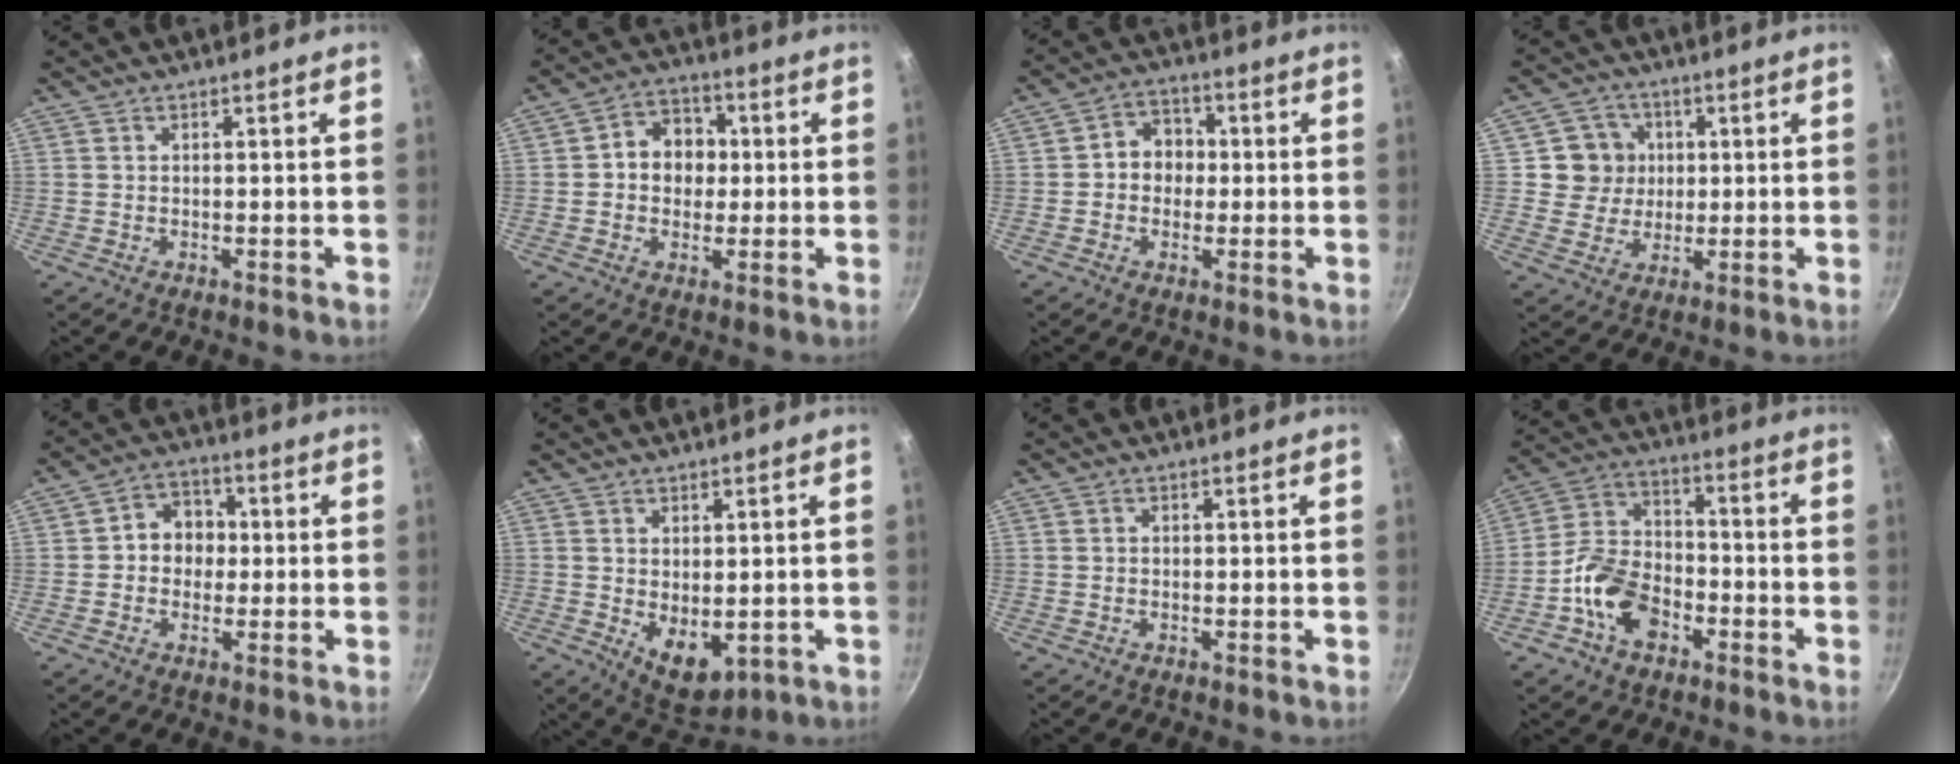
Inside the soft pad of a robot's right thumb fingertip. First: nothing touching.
{"total": 8.7, "force": [0.5, 7.3, 4.8], "torque": [-0.033, 0.014, -0.004]}
{"total": 6.8, "force": [0.0, 5.8, 3.5], "torque": [-0.015, 0.015, -0.011]}
{"total": 8.0, "force": [1.4, 7.6, 1.8], "torque": [0.008, 0.004, 0.018]}
{"total": 7.5, "force": [0.1, 6.5, 3.8], "torque": [-0.018, 0.016, -0.010]}
{"total": 7.2, "force": [-0.1, 4.5, 5.6], "torque": [-0.062, -0.017, 0.018]}
{"total": 0.6, "force": [0.0, 0.6, 0.2], "torque": [-0.002, 0.003, -0.001]}
{"total": 12.3, "force": [-5.2, 8.3, 7.5], "torque": [-0.120, 0.044, -0.110]}